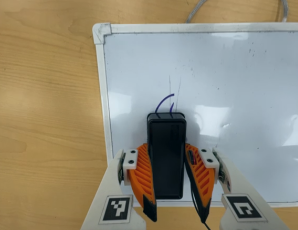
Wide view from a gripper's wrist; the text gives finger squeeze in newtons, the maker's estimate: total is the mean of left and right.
{"total": 11.6, "left": 11.4, "right": 11.8}